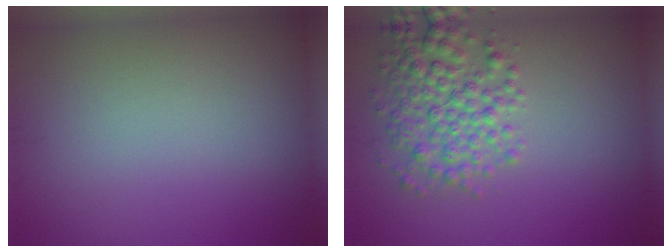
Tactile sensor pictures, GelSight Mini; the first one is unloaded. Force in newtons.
{"total": 4.5, "press": 4.5, "slide": 0.1}